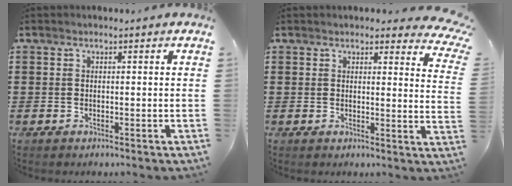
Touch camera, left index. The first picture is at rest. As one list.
[{"total": 3.7, "force": [3.4, 0.6, 1.3], "torque": [-0.023, -0.013, 0.059]}]